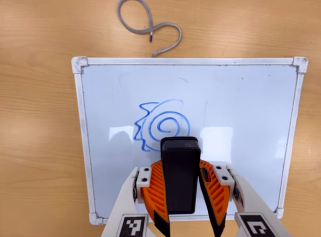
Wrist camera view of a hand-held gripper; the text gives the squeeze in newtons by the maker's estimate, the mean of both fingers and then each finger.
{"total": 7.9, "left": 6.5, "right": 9.3}